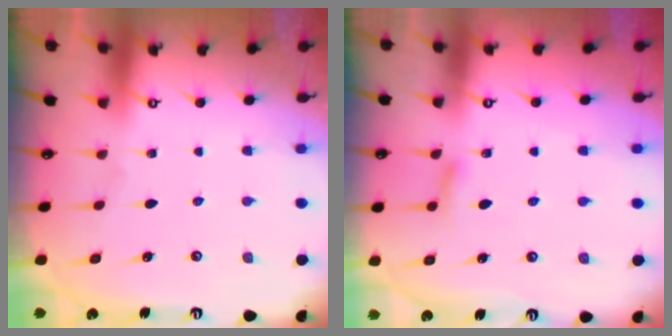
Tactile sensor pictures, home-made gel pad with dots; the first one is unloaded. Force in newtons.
{"total": 6.0, "press": 6.0, "slide": 0.6}